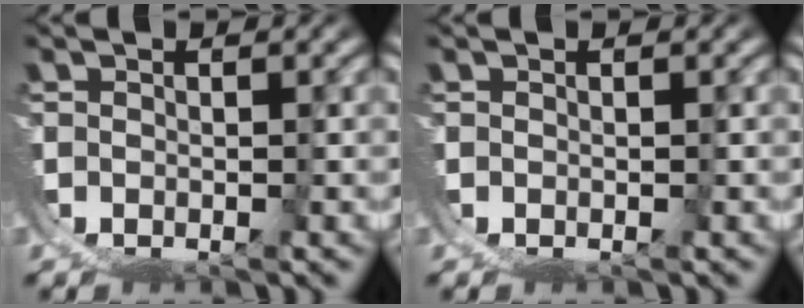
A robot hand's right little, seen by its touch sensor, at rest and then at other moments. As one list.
[{"total": 0.0}]